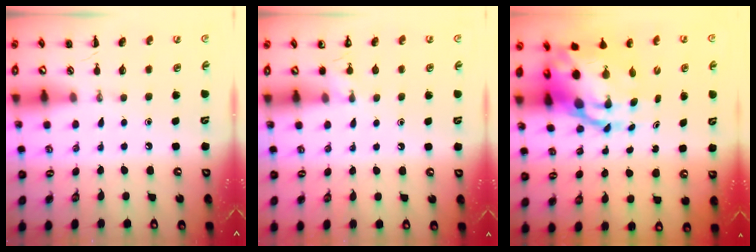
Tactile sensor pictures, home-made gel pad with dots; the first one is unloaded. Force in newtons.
{"total": 3.6, "press": 3.4, "slide": 1.2}
{"total": 11.2, "press": 10.8, "slide": 3.0}